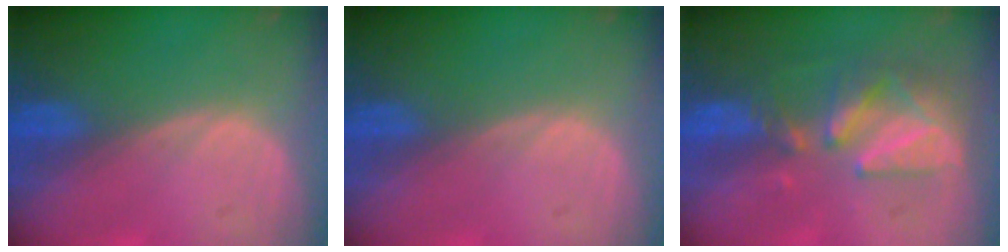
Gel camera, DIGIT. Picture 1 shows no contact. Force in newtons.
{"total": 0.0}
{"total": 9.0, "press": 7.9, "slide": 4.4}